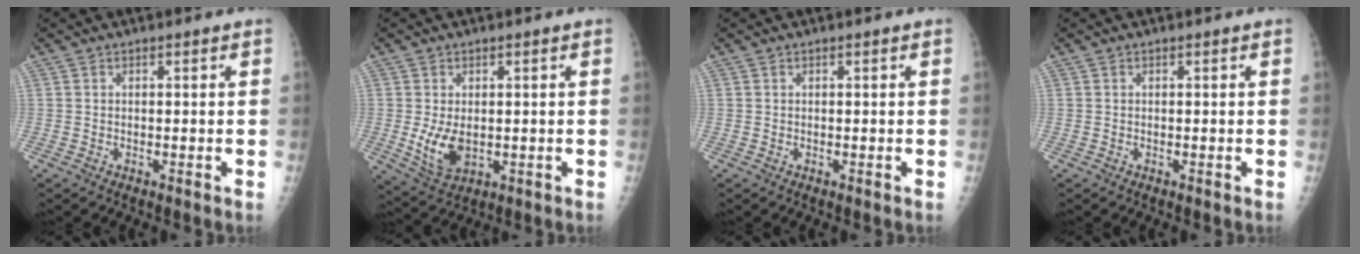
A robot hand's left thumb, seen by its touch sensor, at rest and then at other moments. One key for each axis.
{"total": 6.4, "fx": -0.4, "fy": 4.0, "fz": 5.0, "tx": -0.087, "ty": -0.014, "tz": 0.005}
{"total": 0.0}
{"total": 0.0}